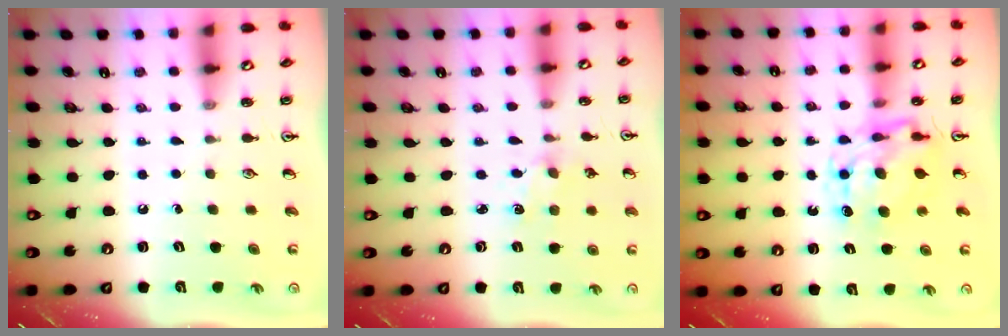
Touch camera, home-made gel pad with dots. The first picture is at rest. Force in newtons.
{"total": 1.2, "press": 1.2, "slide": 0.2}
{"total": 8.9, "press": 8.9, "slide": 0.7}